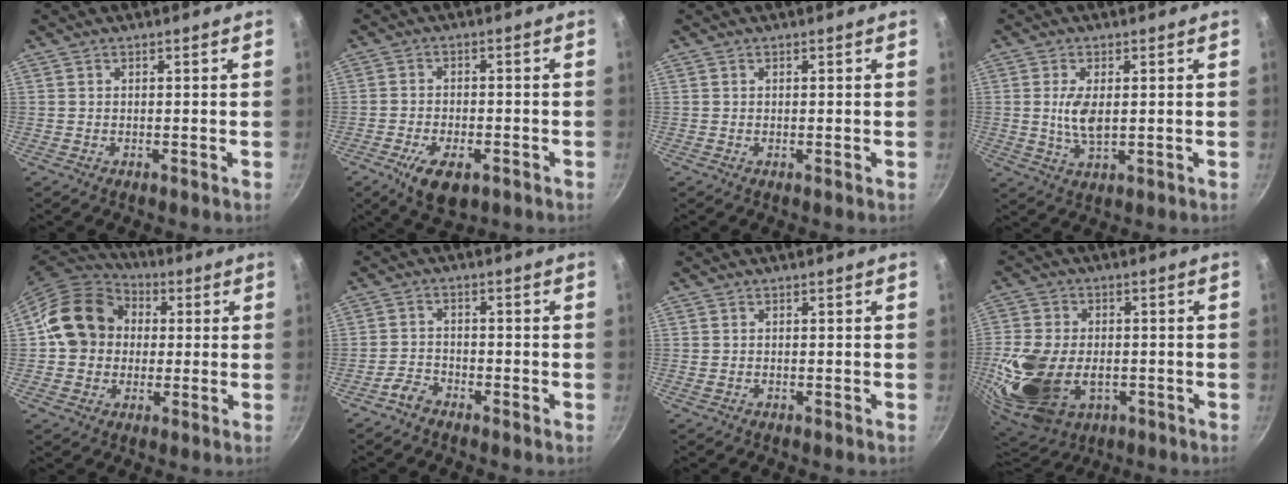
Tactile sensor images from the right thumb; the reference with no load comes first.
{"total": 8.7, "force": [-4.2, 4.3, 6.3], "torque": [-0.106, 0.010, -0.067]}
{"total": 0.0}
{"total": 5.9, "force": [0.6, 2.8, 5.2], "torque": [-0.101, -0.007, 0.013]}
{"total": 16.1, "force": [1.9, 13.7, 8.3], "torque": [-0.122, 0.031, 0.020]}
{"total": 3.1, "force": [-2.5, 1.5, 1.0], "torque": [-0.019, 0.027, -0.051]}
{"total": 0.7, "force": [-0.1, 0.6, 0.5], "torque": [-0.009, 0.001, -0.002]}
{"total": 20.5, "force": [-3.7, 13.9, 14.7], "torque": [-0.306, 0.005, -0.051]}